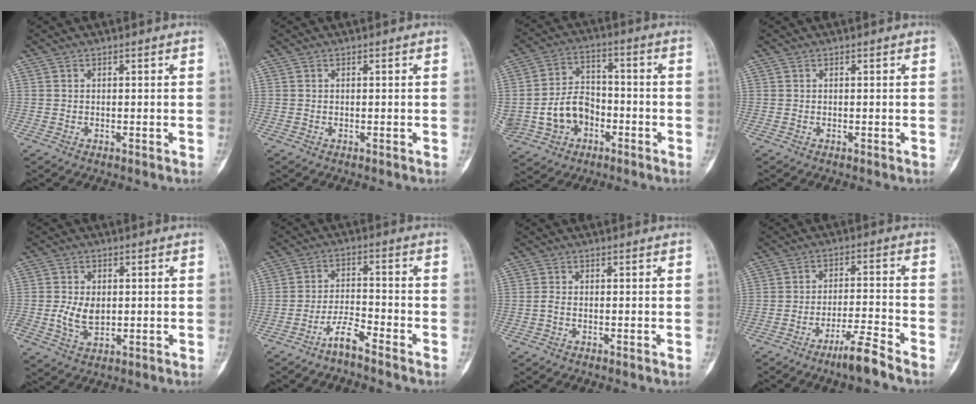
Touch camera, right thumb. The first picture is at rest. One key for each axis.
{"total": 0.0}
{"total": 13.7, "fx": -3.3, "fy": 10.9, "fz": 7.6, "tx": -0.122, "ty": 0.035, "tz": -0.048}
{"total": 0.0}
{"total": 5.7, "fx": -0.1, "fy": 3.8, "fz": 4.2, "tx": -0.076, "ty": -0.003, "tz": 0.004}
{"total": 4.9, "fx": -4.1, "fy": 0.4, "fz": 2.7, "tx": -0.055, "ty": 0.030, "tz": -0.082}
{"total": 0.9, "fx": -0.4, "fy": 0.3, "fz": 0.7, "tx": -0.018, "ty": -0.001, "tz": -0.010}
{"total": 6.9, "fx": -5.3, "fy": 0.0, "fz": 4.5, "tx": -0.084, "ty": 0.032, "tz": -0.099}